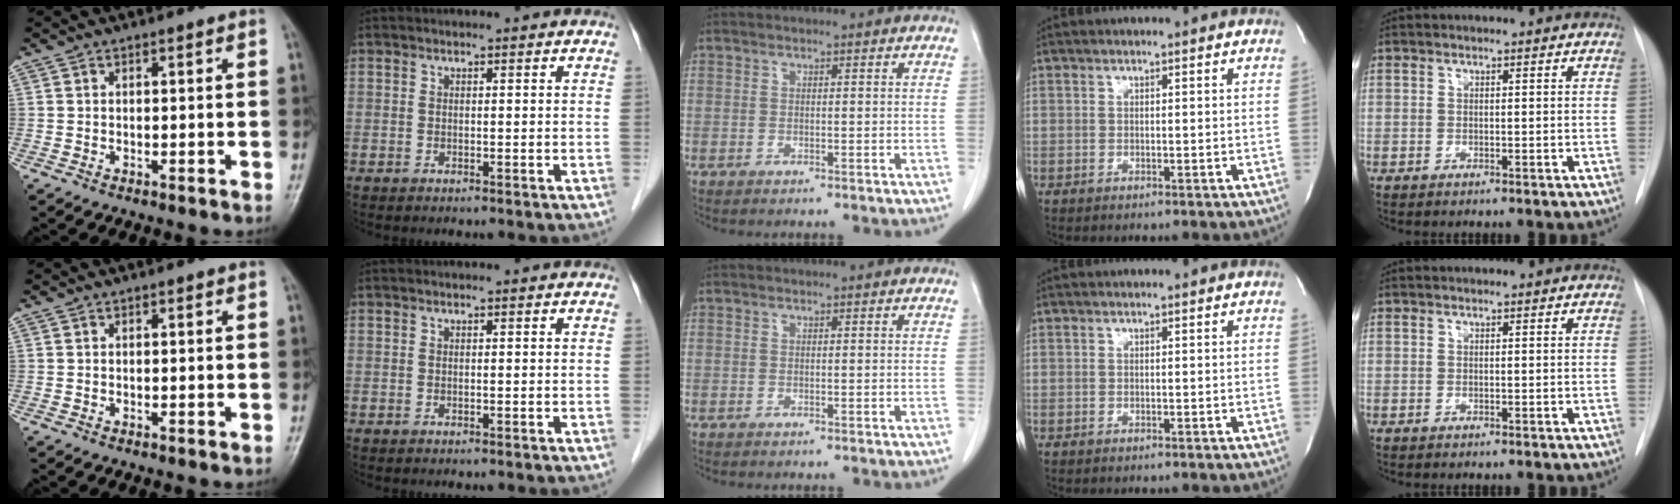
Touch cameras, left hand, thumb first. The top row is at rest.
{}